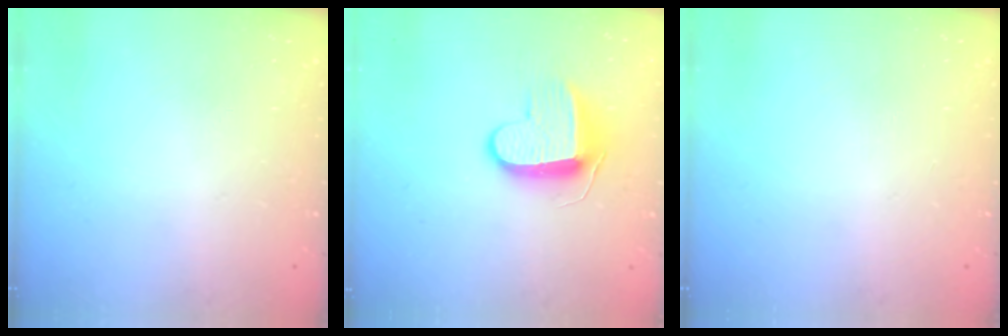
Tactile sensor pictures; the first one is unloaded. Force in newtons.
{"total": 9.3, "press": 9.3, "slide": 0.4}
{"total": 0.0}